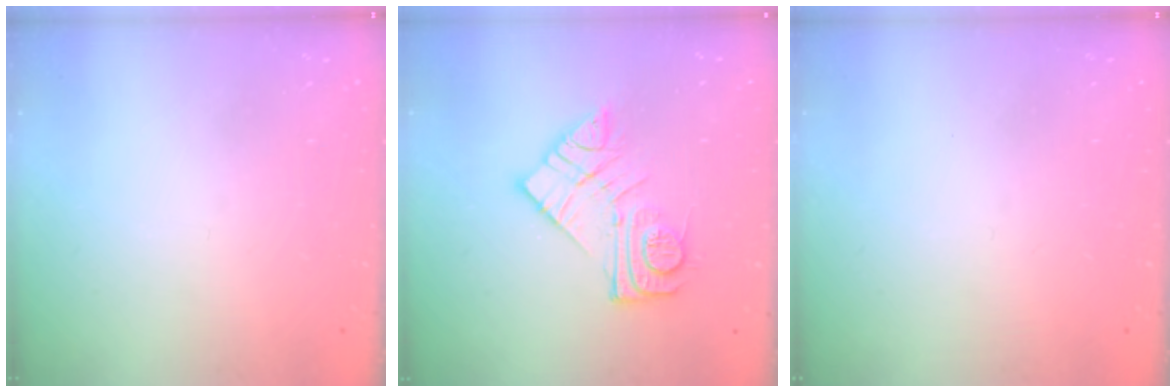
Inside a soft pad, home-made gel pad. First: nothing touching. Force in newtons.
{"total": 12.5, "press": 12.5, "slide": 0.8}
{"total": 0.0}